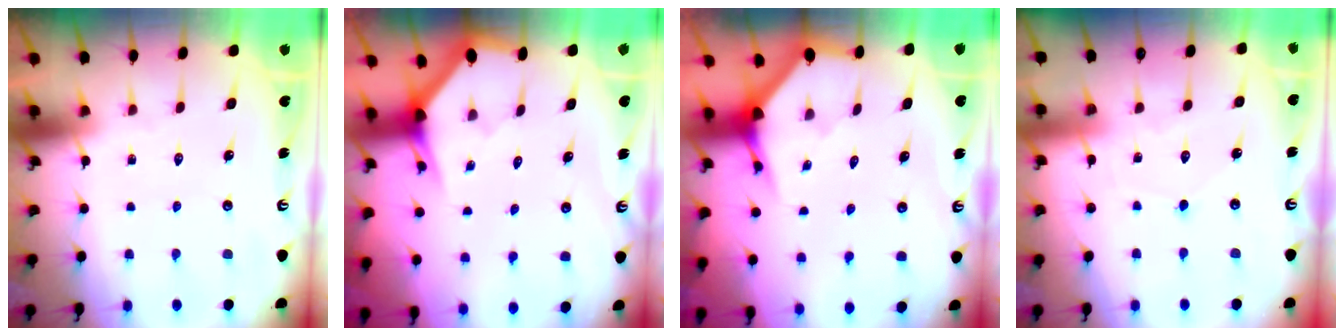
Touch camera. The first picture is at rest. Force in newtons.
{"total": 3.1, "press": 3.1, "slide": 0.2}
{"total": 3.4, "press": 3.4, "slide": 0.1}
{"total": 4.0, "press": 4.0, "slide": 0.3}